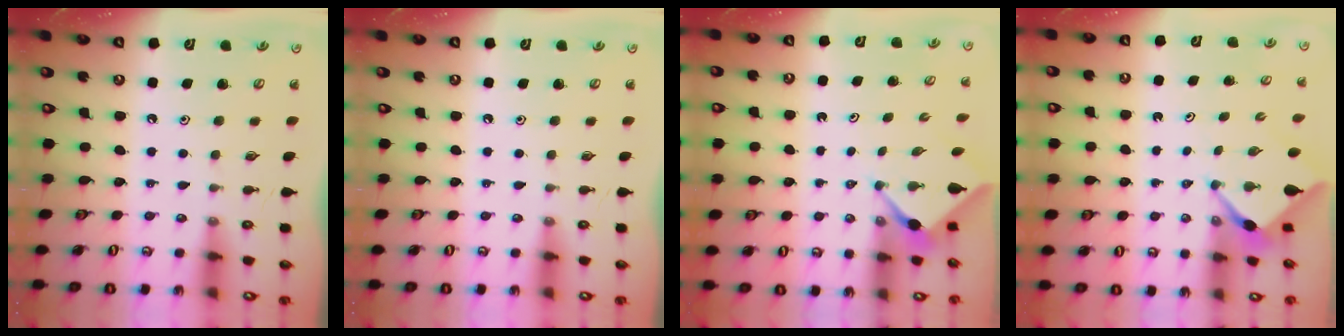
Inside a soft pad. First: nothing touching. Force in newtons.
{"total": 0.0}
{"total": 2.4, "press": 2.4, "slide": 0.2}
{"total": 2.5, "press": 2.5, "slide": 0.2}